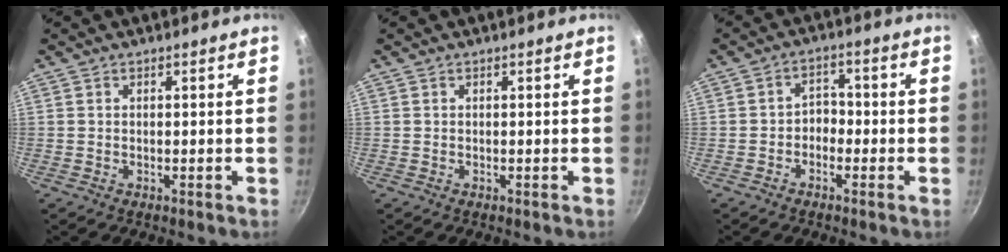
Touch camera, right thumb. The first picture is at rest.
{"total": 0.0}
{"total": 3.3, "force": [-1.5, 2.5, 1.6], "torque": [-0.003, 0.023, -0.029]}